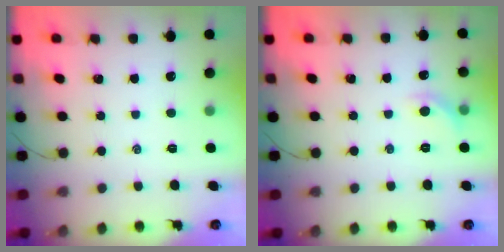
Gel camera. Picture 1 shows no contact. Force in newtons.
{"total": 5.6, "press": 5.4, "slide": 1.4}